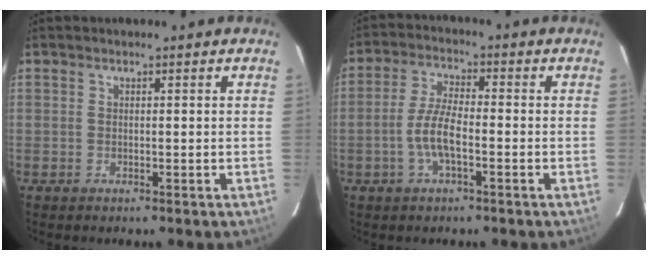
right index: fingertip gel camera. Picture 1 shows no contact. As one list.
[{"total": 6.2, "force": [-2.1, 1.6, 5.6], "torque": [-0.119, 0.005, -0.043]}]